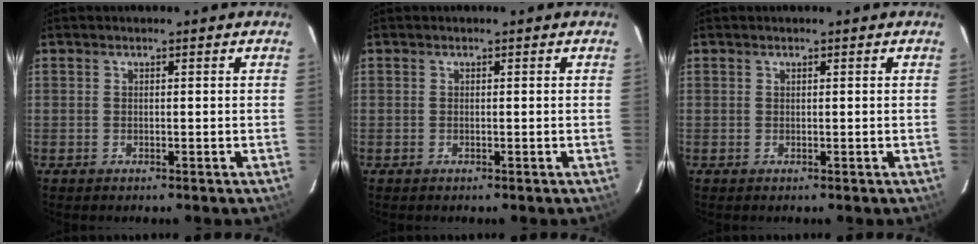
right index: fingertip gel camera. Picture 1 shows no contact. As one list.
[{"total": 0.0}, {"total": 0.0}]